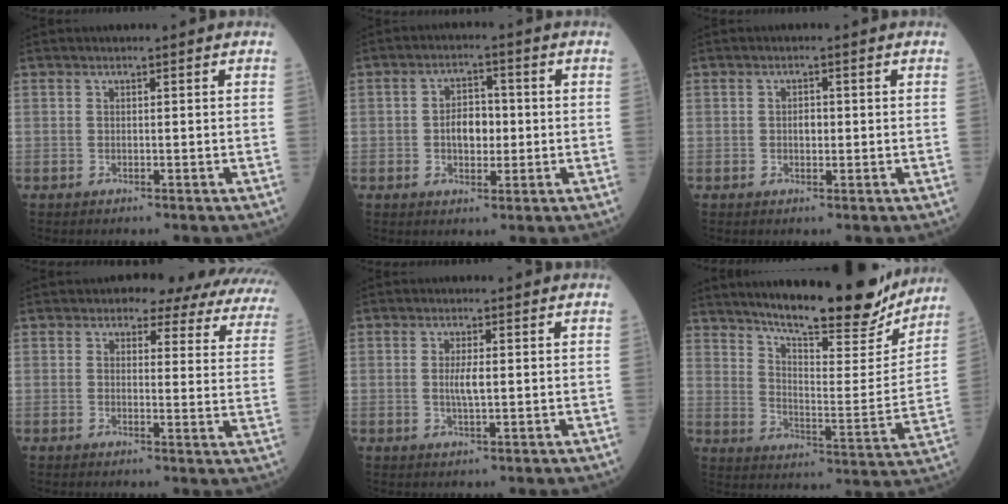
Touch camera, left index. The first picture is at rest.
{"total": 5.1, "force": [-0.5, 3.1, 4.0], "torque": [-0.071, 0.009, -0.009]}
{"total": 1.6, "force": [-0.2, 1.0, 1.2], "torque": [-0.020, -0.001, -0.005]}
{"total": 16.1, "force": [14.3, 4.9, 5.5], "torque": [-0.038, -0.044, 0.127]}
{"total": 2.5, "force": [0.0, 0.4, 2.5], "torque": [-0.052, -0.006, 0.000]}
{"total": 21.7, "force": [18.5, 3.5, 10.8], "torque": [-0.163, -0.028, 0.256]}